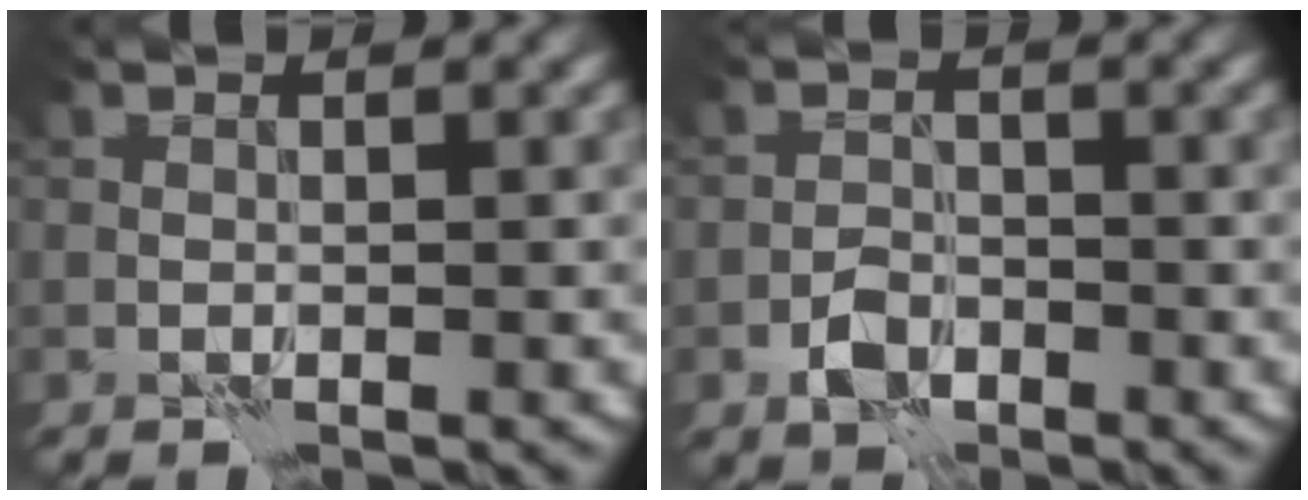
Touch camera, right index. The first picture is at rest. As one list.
[{"total": 2.6, "force": [-1.5, 1.6, 1.4], "torque": [-0.024, 0.005, -0.032]}]